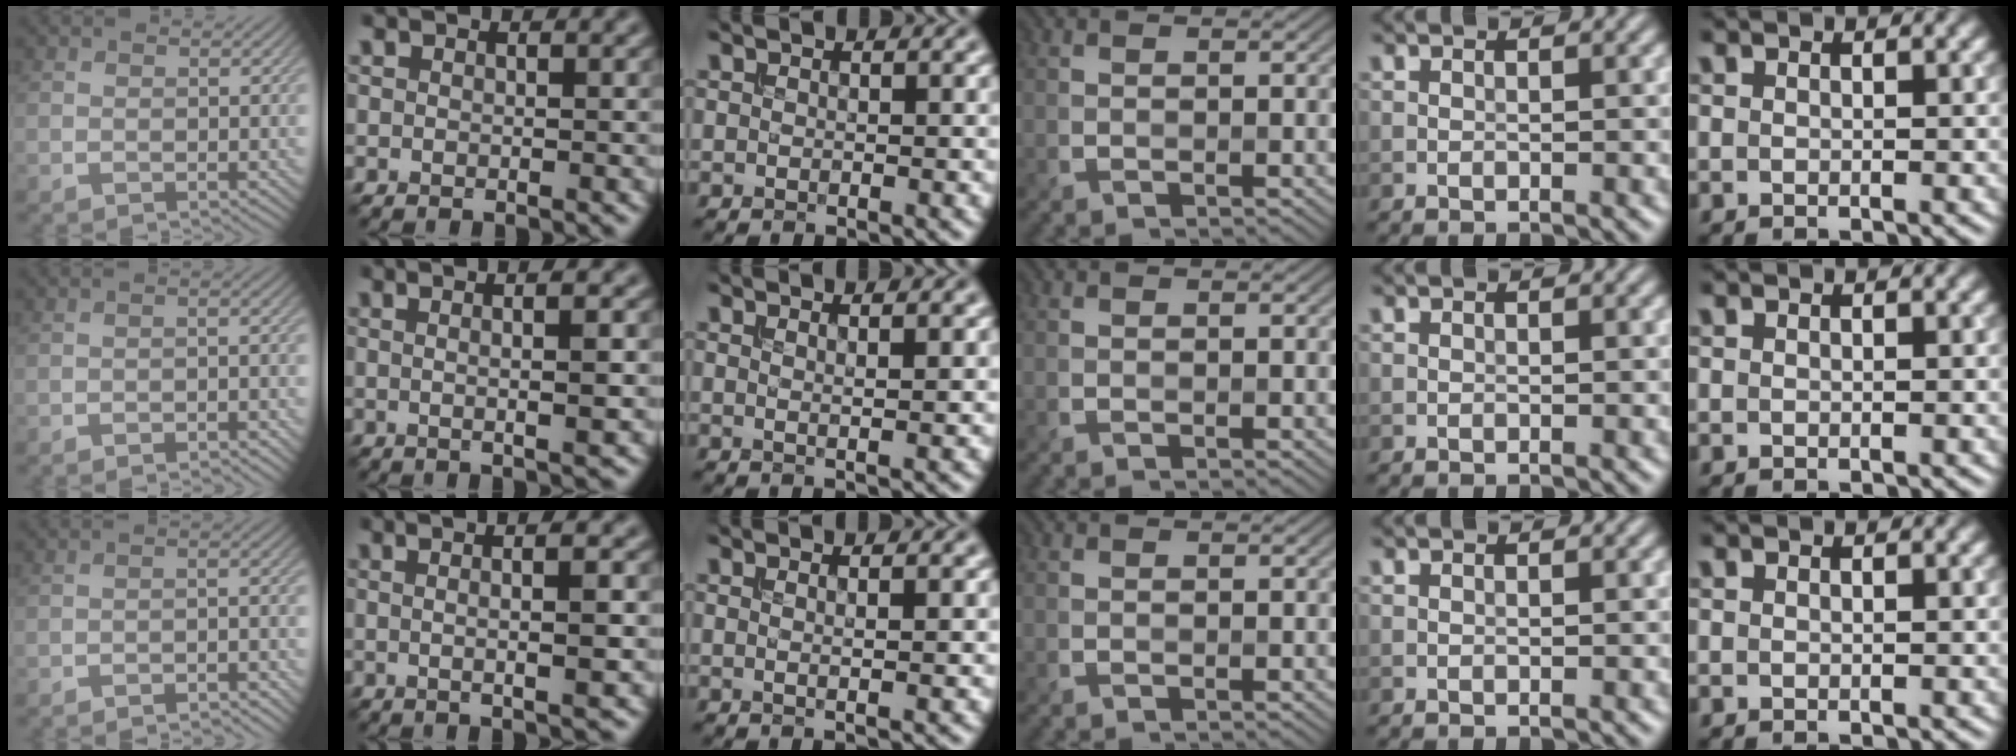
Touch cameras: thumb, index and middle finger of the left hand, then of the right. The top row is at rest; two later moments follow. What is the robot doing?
{"motion": "insert", "object": "bucket"}